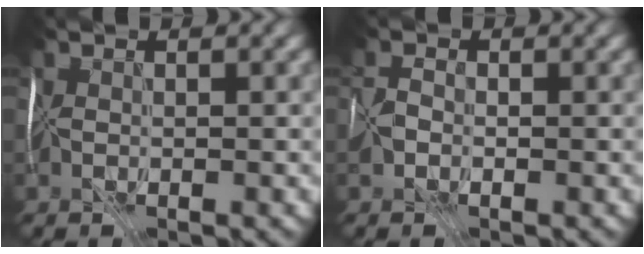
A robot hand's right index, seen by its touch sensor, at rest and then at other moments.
{"total": 0.8, "force": [-0.1, -0.4, -0.7], "torque": [0.019, 0.007, -0.001]}